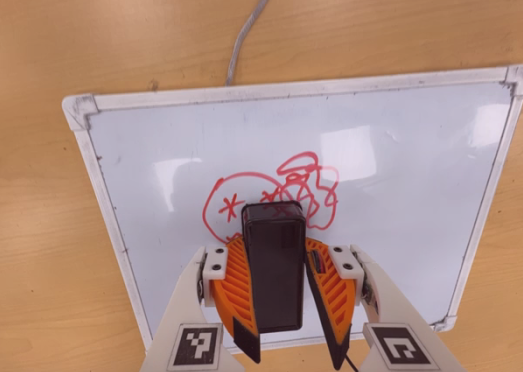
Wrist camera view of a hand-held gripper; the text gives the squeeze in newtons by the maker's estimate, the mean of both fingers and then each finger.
{"total": 12.9, "left": 14.1, "right": 11.7}